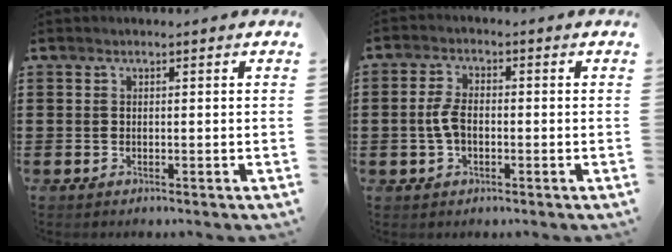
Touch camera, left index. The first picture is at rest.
{"total": 4.4, "force": [-0.4, 2.3, 3.8], "torque": [-0.092, 0.000, -0.013]}